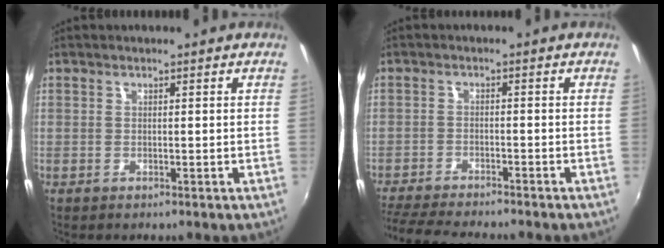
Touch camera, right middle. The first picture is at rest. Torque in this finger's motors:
{"motor_torque": [0.97, -1.16, 0.11, 0.08]}